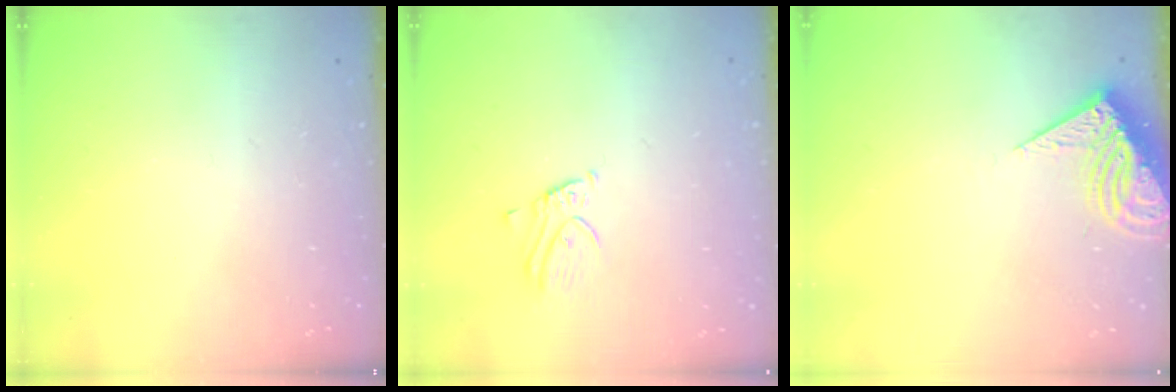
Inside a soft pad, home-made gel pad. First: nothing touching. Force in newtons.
{"total": 3.5, "press": 3.5, "slide": 0.1}
{"total": 8.1, "press": 8.0, "slide": 0.8}